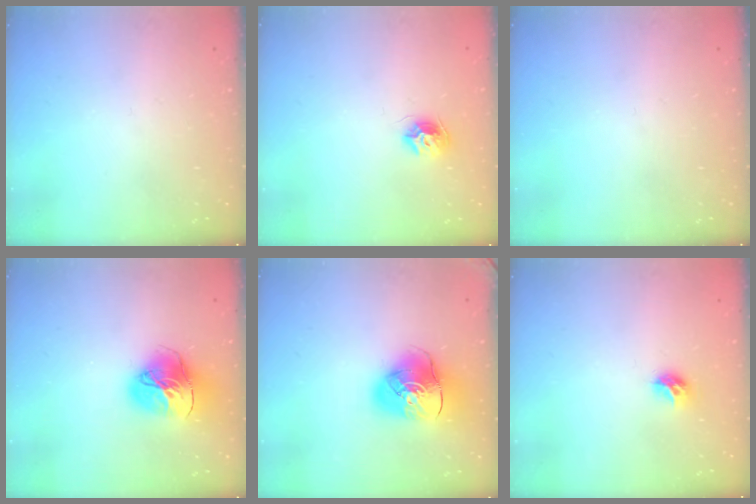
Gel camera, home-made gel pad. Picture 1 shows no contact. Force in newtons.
{"total": 8.1, "press": 8.1, "slide": 0.1}
{"total": 0.0}
{"total": 16.2, "press": 16.1, "slide": 1.6}
{"total": 12.8, "press": 12.7, "slide": 2.0}
{"total": 7.5, "press": 7.4, "slide": 0.7}